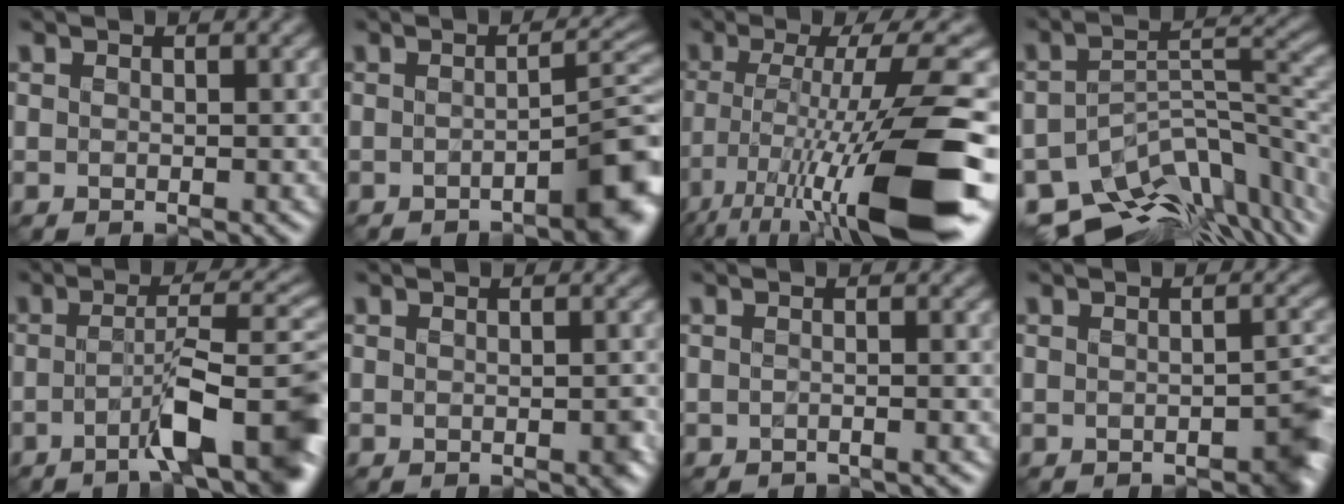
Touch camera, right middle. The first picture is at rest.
{"total": 4.8, "force": [-2.1, 1.6, 4.0], "torque": [-0.043, 0.008, -0.042]}
{"total": 12.7, "force": [-5.9, 1.1, 11.2], "torque": [-0.184, -0.005, -0.107]}
{"total": 10.6, "force": [-6.9, 4.6, 6.7], "torque": [-0.109, -0.001, -0.111]}
{"total": 6.4, "force": [-3.4, 0.6, 5.4], "torque": [-0.078, 0.016, -0.066]}
{"total": 1.2, "force": [-0.2, 0.8, 0.8], "torque": [-0.013, -0.001, -0.010]}
{"total": 0.7, "force": [-0.6, -0.2, 0.1], "torque": [0.004, -0.001, -0.017]}
{"total": 4.3, "force": [-1.9, 2.2, 3.2], "torque": [-0.032, -0.001, -0.035]}